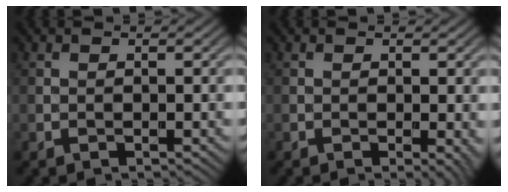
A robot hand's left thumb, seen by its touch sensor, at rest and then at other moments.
{"total": 1.5, "force": [-0.2, 0.4, 1.4], "torque": [-0.016, -0.007, -0.004]}